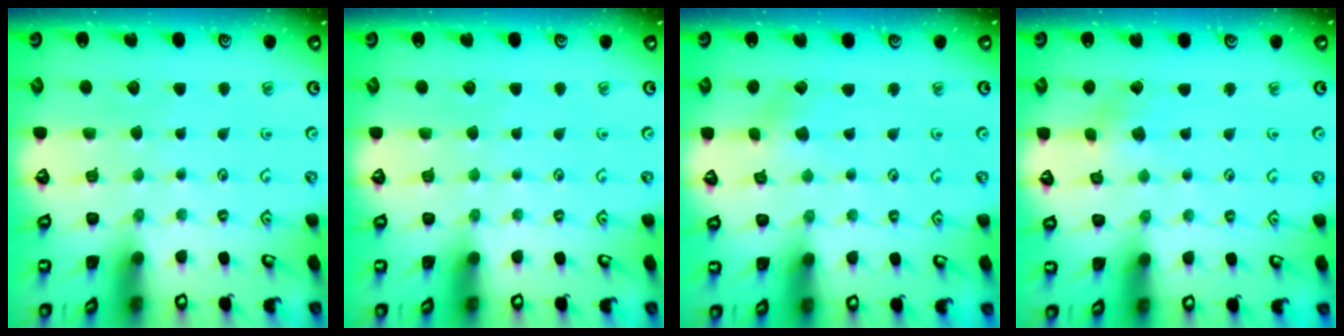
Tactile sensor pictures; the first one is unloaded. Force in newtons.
{"total": 0.0}
{"total": 2.1, "press": 2.1, "slide": 0.3}
{"total": 2.1, "press": 2.1, "slide": 0.2}